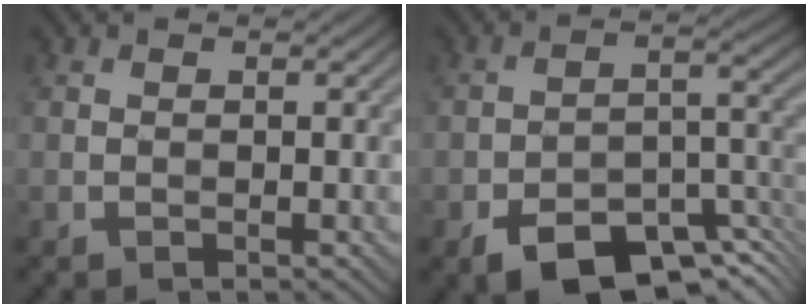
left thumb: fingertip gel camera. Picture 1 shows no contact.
{"total": 9.6, "force": [-6.4, 4.3, 5.8], "torque": [-0.084, -0.009, -0.113]}